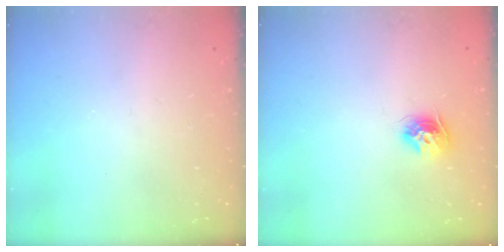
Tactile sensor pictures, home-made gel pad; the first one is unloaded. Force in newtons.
{"total": 9.6, "press": 9.6, "slide": 0.7}